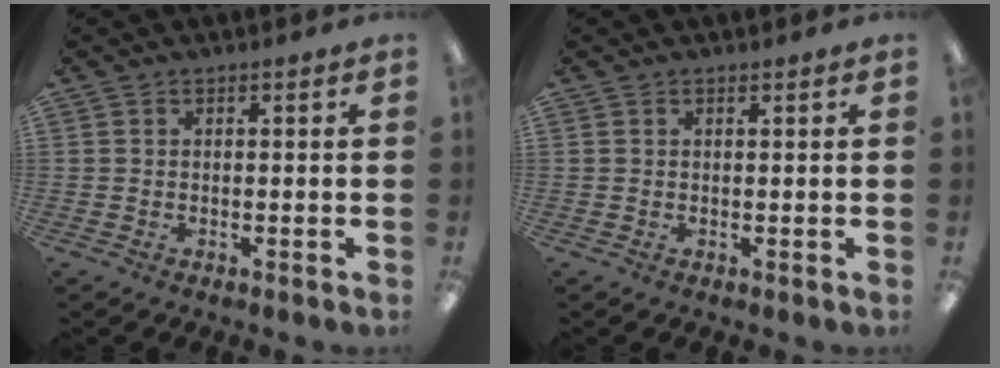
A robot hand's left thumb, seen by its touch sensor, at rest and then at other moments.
{"total": 0.5, "force": [0.5, 0.2, 0.0], "torque": [0.008, -0.003, 0.008]}